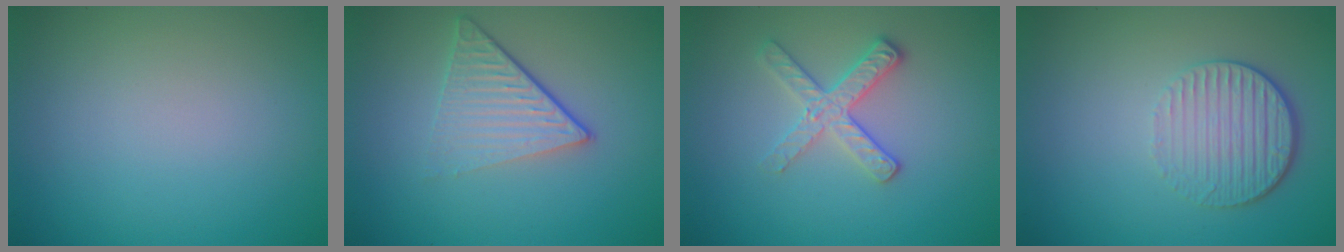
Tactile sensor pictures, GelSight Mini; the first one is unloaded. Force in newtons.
{"total": 4.5, "press": 2.9, "slide": 3.5}
{"total": 2.6, "press": 2.4, "slide": 0.9}
{"total": 3.6, "press": 2.6, "slide": 2.5}